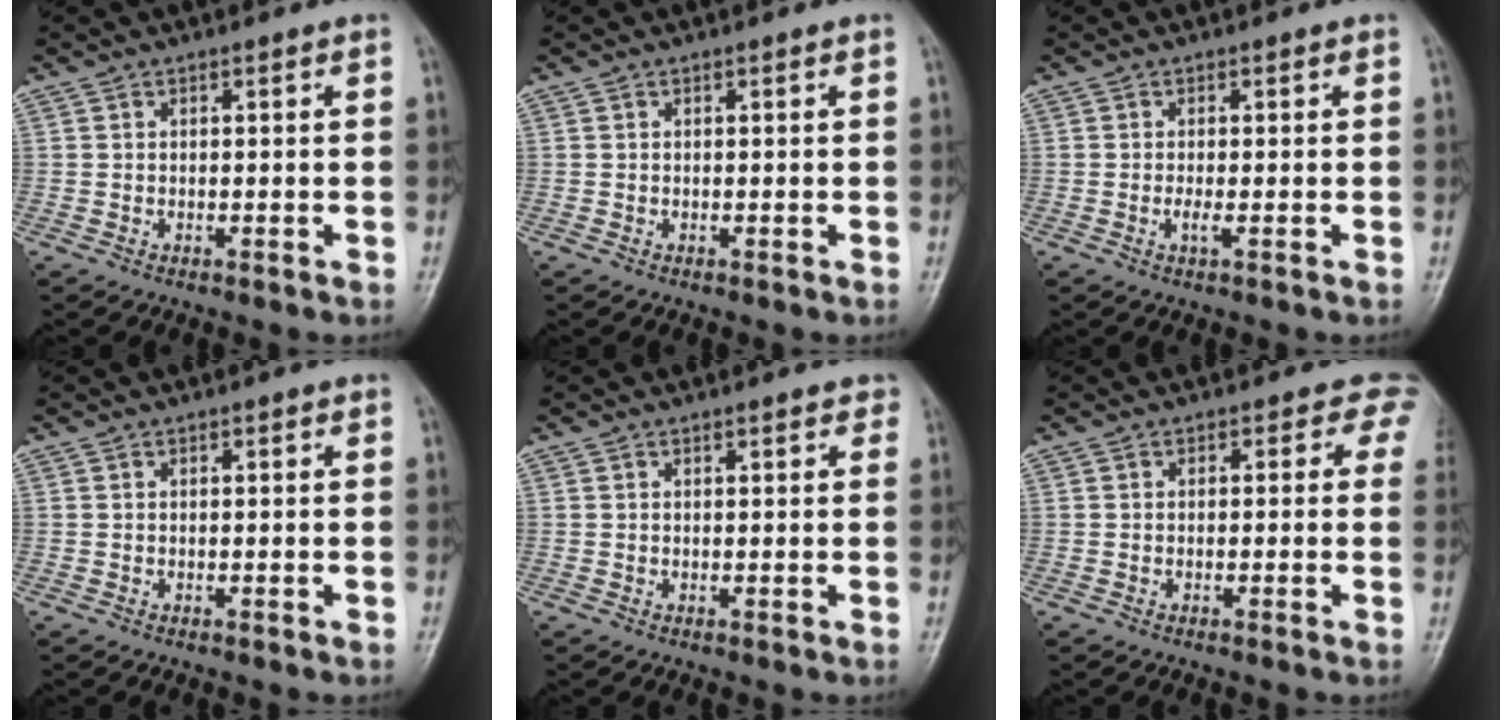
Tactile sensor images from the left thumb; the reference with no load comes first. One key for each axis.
{"total": 0.0}
{"total": 1.3, "fx": -0.3, "fy": 0.2, "fz": 1.3, "tx": -0.026, "ty": -0.004, "tz": -0.006}
{"total": 0.0}
{"total": 1.7, "fx": 1.2, "fy": 0.8, "fz": 0.9, "tx": 0.000, "ty": -0.002, "tz": 0.010}
{"total": 2.9, "fx": 1.2, "fy": 2.2, "fz": 1.3, "tx": 0.019, "ty": -0.001, "tz": -0.009}